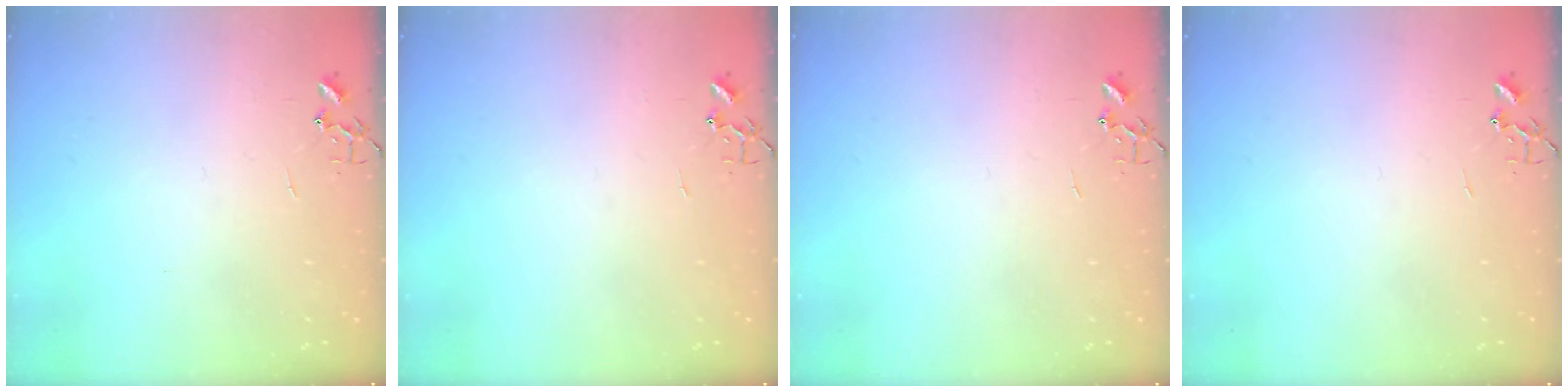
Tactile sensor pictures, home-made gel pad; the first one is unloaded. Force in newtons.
{"total": 0.0}
{"total": 0.0}
{"total": 0.0}